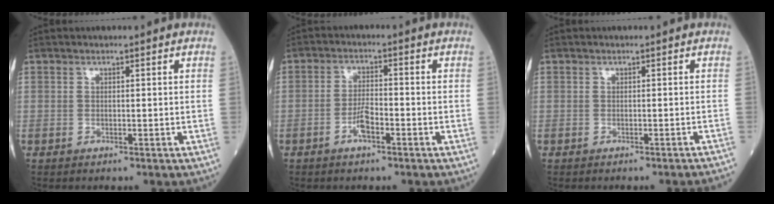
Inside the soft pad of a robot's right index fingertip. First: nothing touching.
{"total": 3.4, "force": [-1.8, 0.8, 2.8], "torque": [-0.054, 0.003, -0.036]}
{"total": 3.2, "force": [-3.0, -0.7, 0.9], "torque": [-0.008, -0.007, -0.032]}